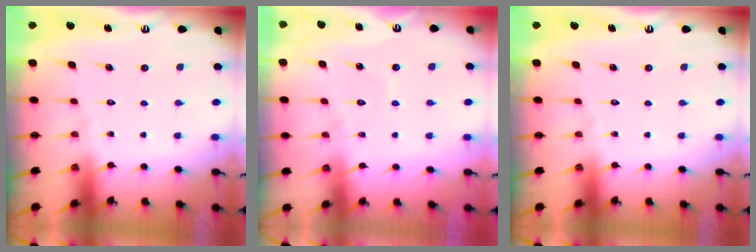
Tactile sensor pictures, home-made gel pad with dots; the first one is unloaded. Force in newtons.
{"total": 4.3, "press": 4.3, "slide": 0.4}
{"total": 0.0}